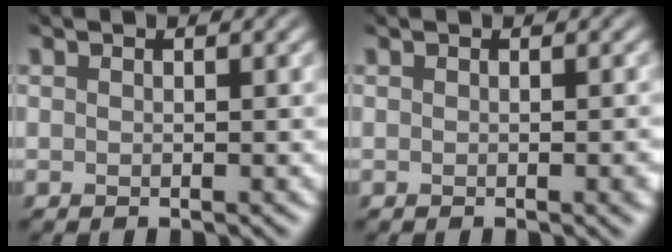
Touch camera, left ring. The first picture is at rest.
{"total": 1.0, "force": [0.1, 0.4, 0.9], "torque": [-0.011, 0.001, 0.006]}